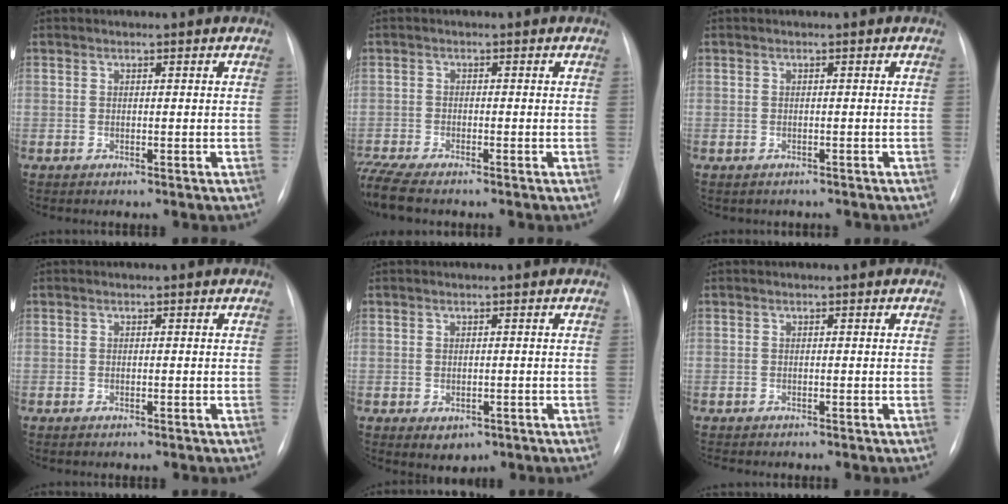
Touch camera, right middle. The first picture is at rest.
{"total": 7.1, "force": [-6.0, 1.2, 3.7], "torque": [-0.082, -0.011, -0.109]}
{"total": 1.8, "force": [-1.6, 0.9, 0.3], "torque": [-0.009, -0.001, -0.017]}
{"total": 0.8, "force": [-0.6, 0.3, 0.4], "torque": [-0.012, -0.002, -0.008]}
{"total": 2.8, "force": [-1.2, 1.9, 1.5], "torque": [-0.016, -0.002, -0.004]}
{"total": 2.3, "force": [-2.0, 0.7, 1.0], "torque": [-0.013, -0.005, -0.021]}